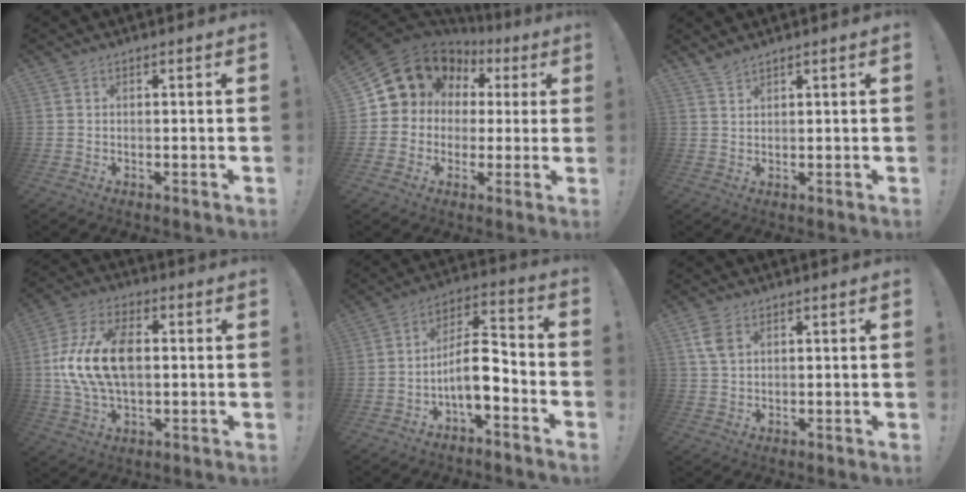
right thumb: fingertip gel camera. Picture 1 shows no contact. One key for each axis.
{"total": 11.1, "fx": 4.6, "fy": 9.6, "fz": 2.9, "tx": -0.042, "ty": -0.037, "tz": 0.101}
{"total": 2.5, "fx": 2.3, "fy": 0.5, "fz": 0.8, "tx": -0.010, "ty": -0.013, "tz": 0.040}
{"total": 17.5, "fx": 0.6, "fy": 10.7, "fz": 13.8, "tx": -0.264, "ty": 0.008, "tz": 0.013}
{"total": 10.9, "fx": -4.0, "fy": 4.0, "fz": 9.4, "tx": -0.163, "ty": 0.012, "tz": -0.070}
{"total": 5.2, "fx": 2.4, "fy": 3.1, "fz": 3.4, "tx": -0.063, "ty": -0.008, "tz": 0.044}